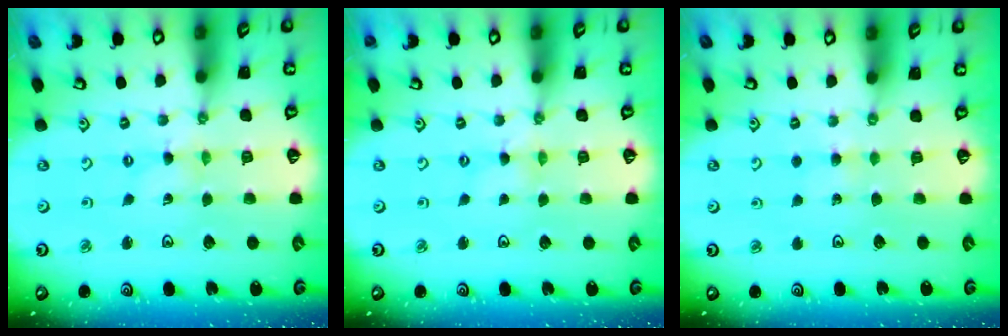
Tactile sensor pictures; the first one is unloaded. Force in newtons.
{"total": 1.1, "press": 1.1, "slide": 0.2}
{"total": 3.7, "press": 3.7, "slide": 0.5}